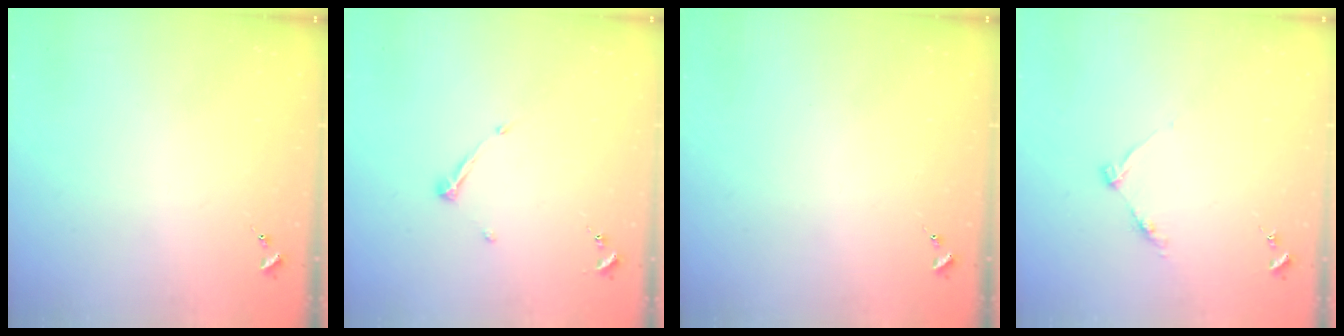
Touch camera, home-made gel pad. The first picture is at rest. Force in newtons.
{"total": 5.8, "press": 5.8, "slide": 0.7}
{"total": 0.0}
{"total": 5.1, "press": 5.0, "slide": 0.8}